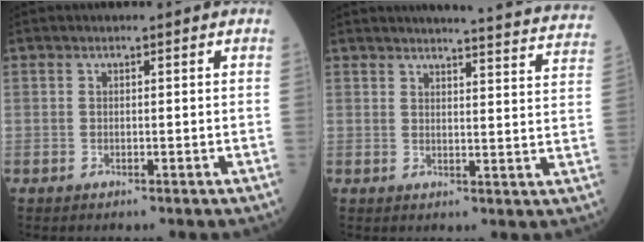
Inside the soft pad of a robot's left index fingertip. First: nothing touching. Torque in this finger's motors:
{"motor_torque": [0.28, -0.47, -0.03, 0.02]}